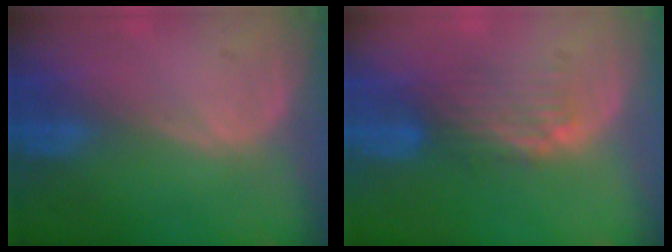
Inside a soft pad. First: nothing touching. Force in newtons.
{"total": 4.8, "press": 4.1, "slide": 2.5}